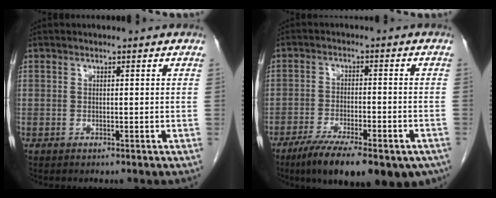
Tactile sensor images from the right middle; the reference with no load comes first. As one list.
[{"total": 17.5, "force": [-12.1, 5.1, 11.6], "torque": [-0.147, -0.014, -0.177]}]